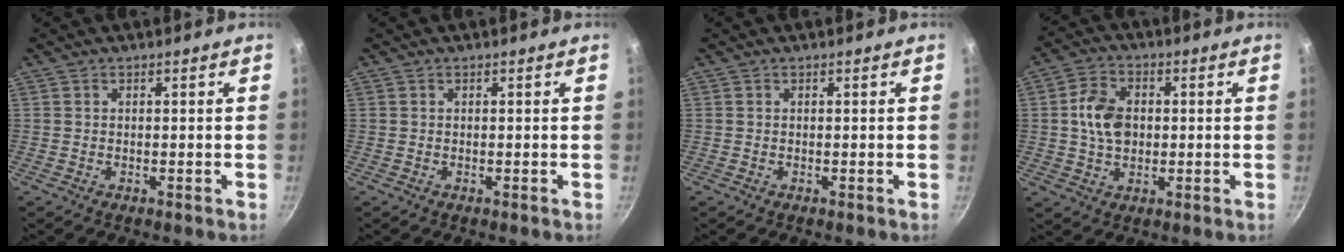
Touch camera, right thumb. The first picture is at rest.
{"total": 0.0}
{"total": 0.0}
{"total": 8.3, "force": [0.5, 6.0, 5.8], "torque": [-0.090, 0.011, 0.004]}